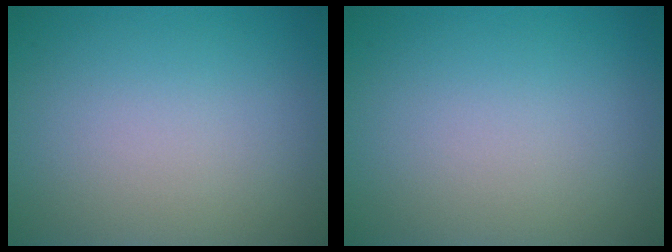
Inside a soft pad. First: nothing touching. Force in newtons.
{"total": 0.0}